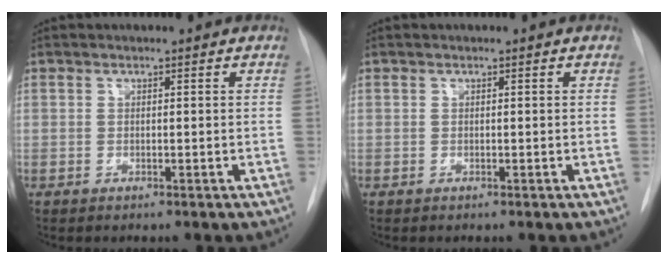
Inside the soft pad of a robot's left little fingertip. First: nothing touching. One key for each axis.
{"total": 0.0}